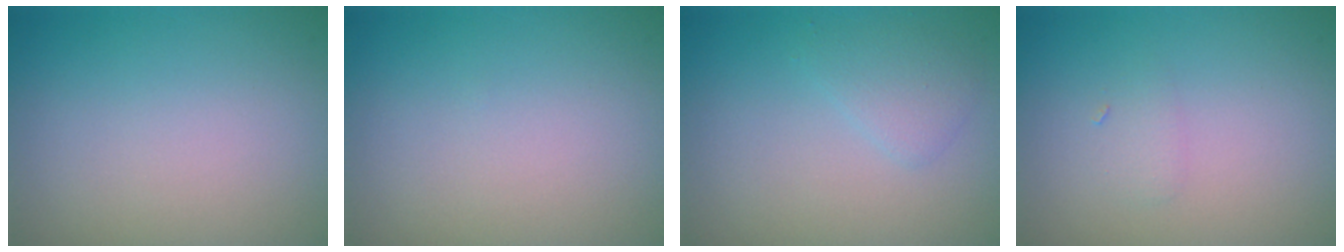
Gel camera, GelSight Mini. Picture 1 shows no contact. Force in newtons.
{"total": 0.0}
{"total": 1.6, "press": 1.6, "slide": 0.0}
{"total": 0.8, "press": 0.8, "slide": 0.1}